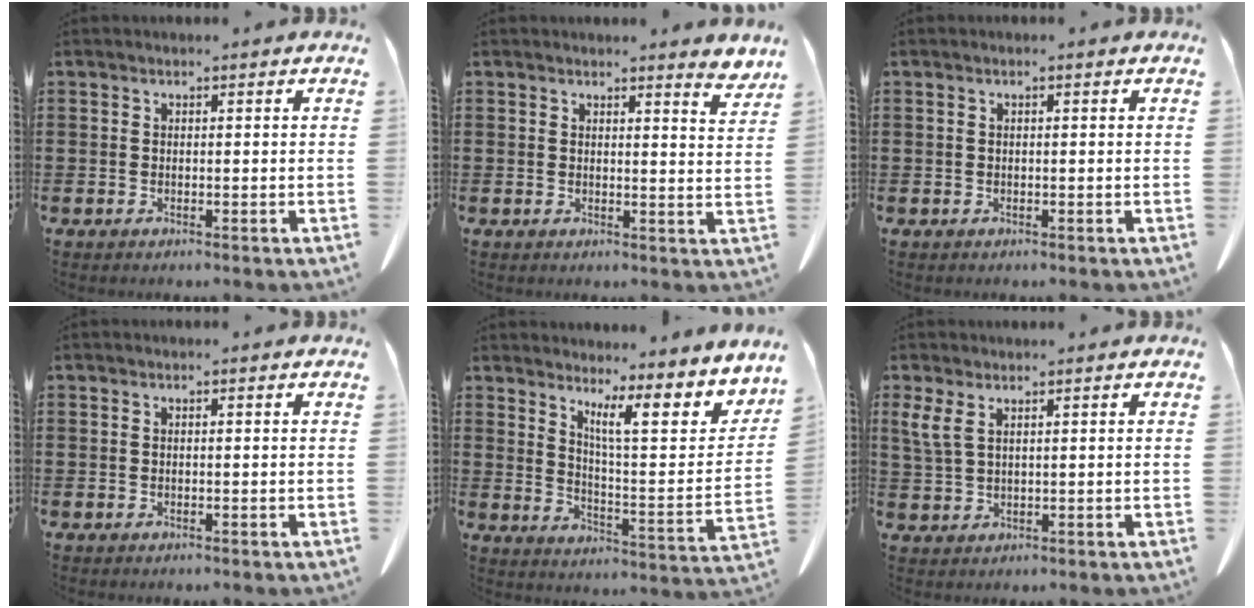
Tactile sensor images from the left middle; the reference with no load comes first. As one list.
[{"total": 3.0, "force": [3.0, -0.2, 0.3], "torque": [0.001, -0.021, 0.052]}, {"total": 0.5, "force": [0.0, 0.1, 0.5], "torque": [-0.009, -0.001, 0.000]}, {"total": 0.0}, {"total": 9.2, "force": [6.5, 1.2, 6.4], "torque": [-0.108, -0.053, 0.105]}, {"total": 3.3, "force": [1.9, 1.1, 2.4], "torque": [-0.062, 0.000, 0.033]}]